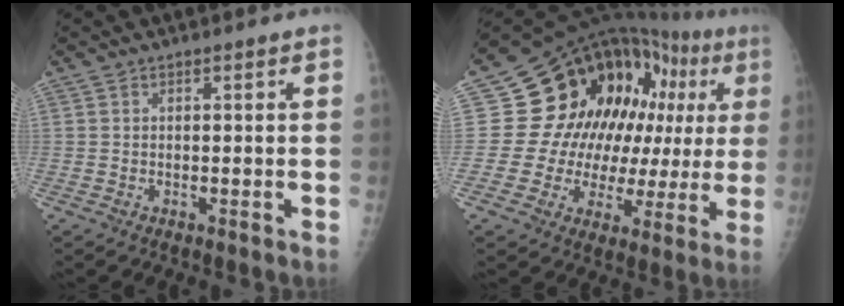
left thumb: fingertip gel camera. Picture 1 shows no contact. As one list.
[{"total": 22.2, "force": [4.8, 13.8, 16.7], "torque": [-0.178, 0.023, 0.073]}]